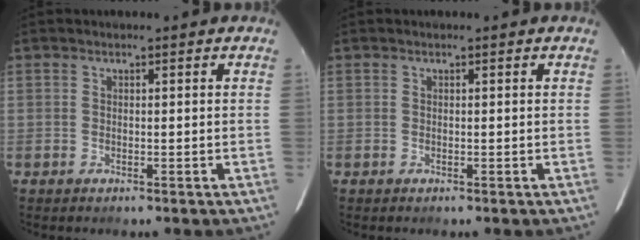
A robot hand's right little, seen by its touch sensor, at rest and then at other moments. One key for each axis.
{"total": 0.0}